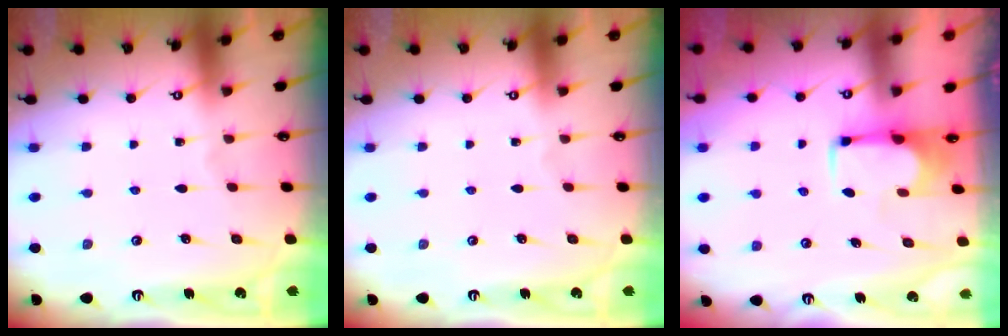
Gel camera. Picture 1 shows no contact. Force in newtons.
{"total": 0.0}
{"total": 1.6, "press": 1.5, "slide": 0.6}